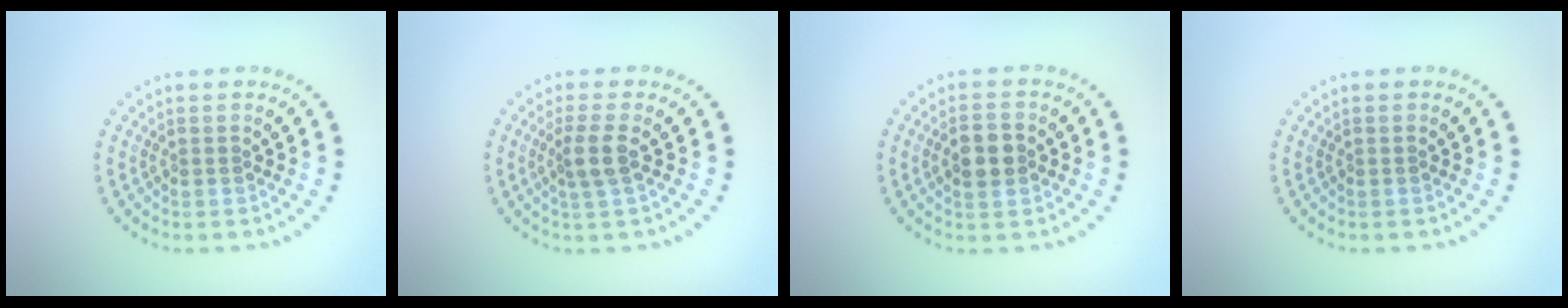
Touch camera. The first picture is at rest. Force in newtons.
{"total": 2.3, "press": 1.8, "slide": 1.4}
{"total": 2.9, "press": 2.9, "slide": 0.1}
{"total": 0.0}